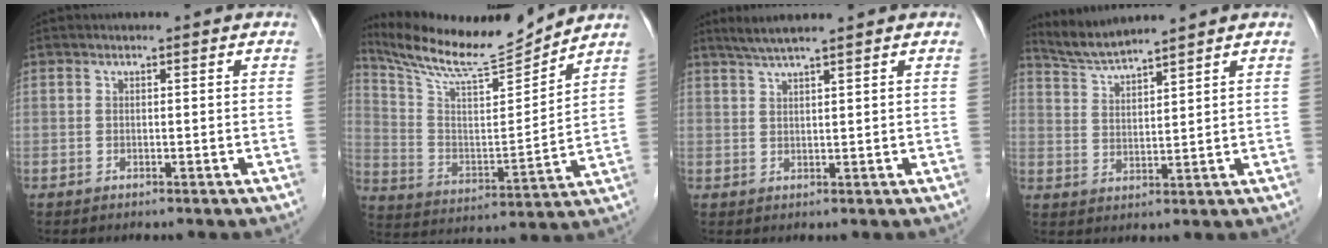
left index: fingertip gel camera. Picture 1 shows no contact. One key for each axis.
{"total": 14.1, "fx": 13.5, "fy": -0.2, "fz": 4.1, "tx": -0.088, "ty": -0.006, "tz": 0.242}
{"total": 4.3, "fx": 3.6, "fy": -0.7, "fz": 2.3, "tx": -0.043, "ty": 0.018, "tz": 0.068}
{"total": 5.7, "fx": 5.5, "fy": -1.0, "fz": 1.2, "tx": -0.034, "ty": 0.007, "tz": 0.112}